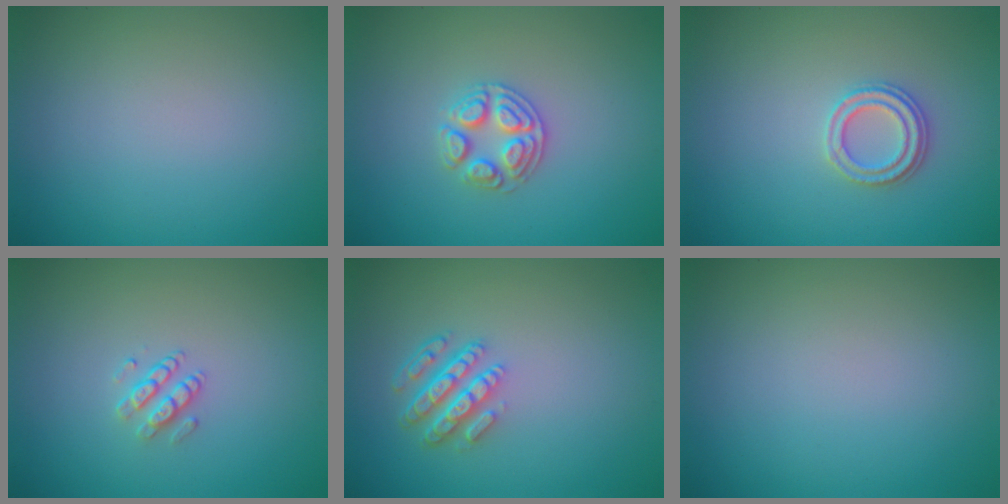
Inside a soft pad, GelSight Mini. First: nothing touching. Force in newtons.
{"total": 2.7, "press": 2.6, "slide": 0.7}
{"total": 2.3, "press": 2.2, "slide": 0.8}
{"total": 1.5, "press": 1.1, "slide": 1.0}
{"total": 4.5, "press": 3.5, "slide": 2.9}
{"total": 0.0}